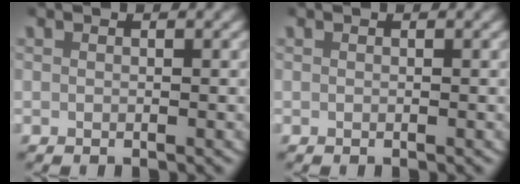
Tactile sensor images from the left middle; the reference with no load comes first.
{"total": 0.0}